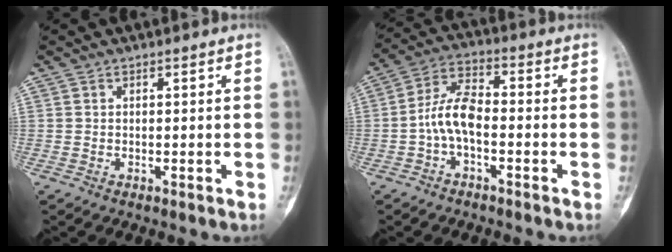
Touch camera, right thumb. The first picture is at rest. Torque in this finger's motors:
{"motor_torque": [0.11, 0.12, 0.05, -0.03, 0.06]}